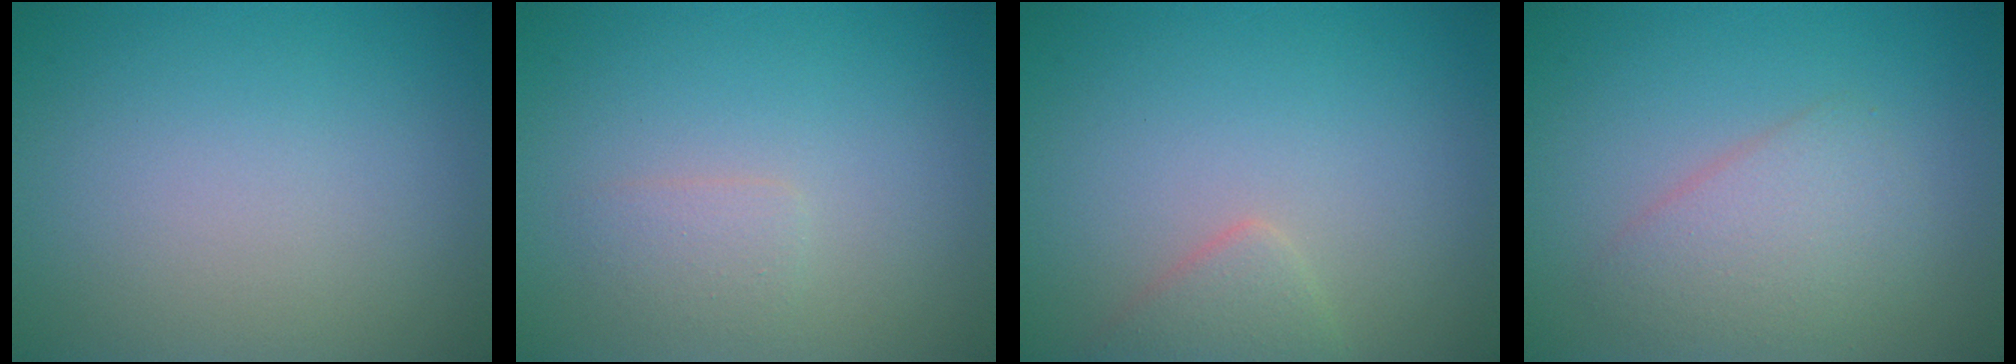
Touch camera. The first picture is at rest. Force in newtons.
{"total": 1.3, "press": 1.3, "slide": 0.0}
{"total": 1.9, "press": 1.9, "slide": 0.0}
{"total": 3.0, "press": 3.0, "slide": 0.1}